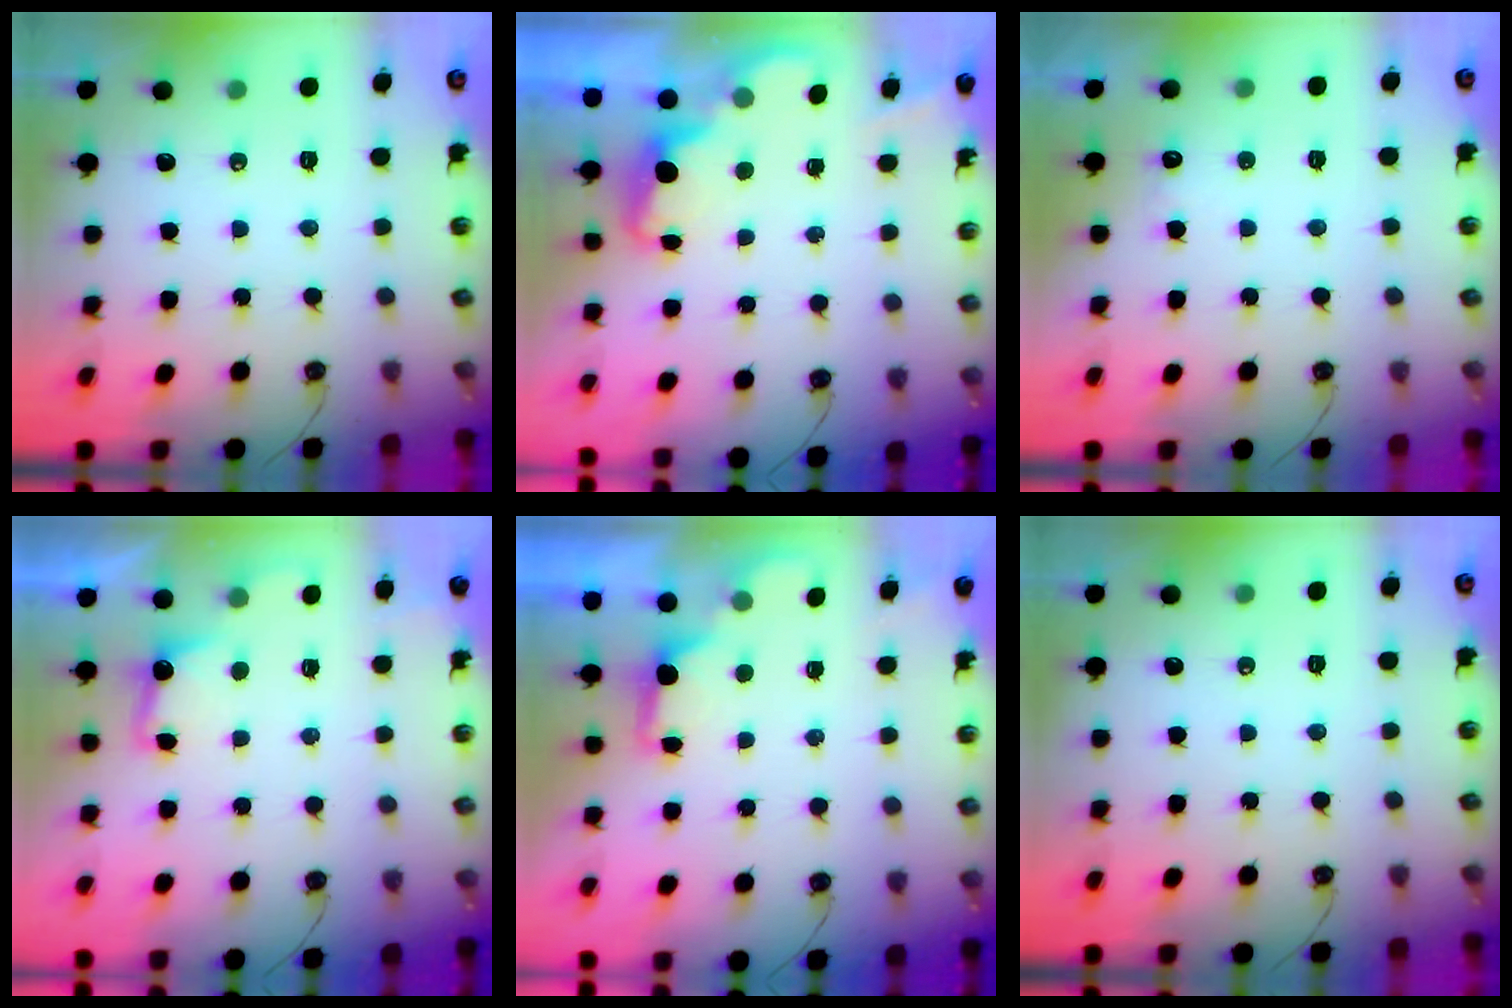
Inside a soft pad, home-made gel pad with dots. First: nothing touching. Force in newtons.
{"total": 2.1, "press": 2.1, "slide": 0.6}
{"total": 2.9, "press": 2.7, "slide": 1.0}
{"total": 2.9, "press": 2.7, "slide": 1.0}
{"total": 1.7, "press": 1.5, "slide": 0.9}
{"total": 0.0}